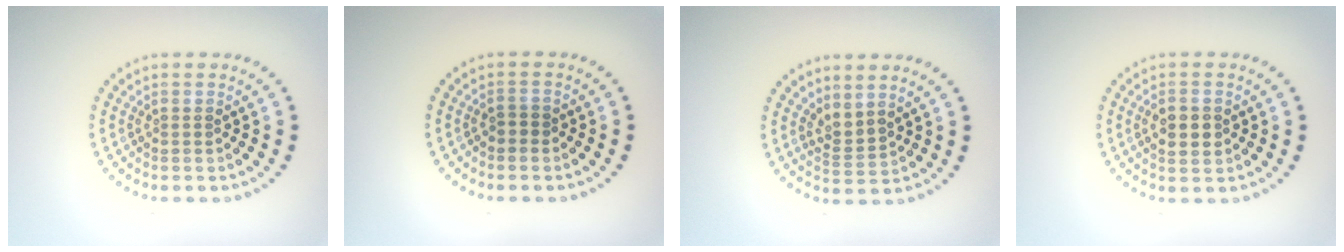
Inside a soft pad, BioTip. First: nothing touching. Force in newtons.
{"total": 1.0, "press": 0.9, "slide": 0.4}
{"total": 2.1, "press": 1.3, "slide": 1.6}
{"total": 2.7, "press": 2.7, "slide": 0.1}